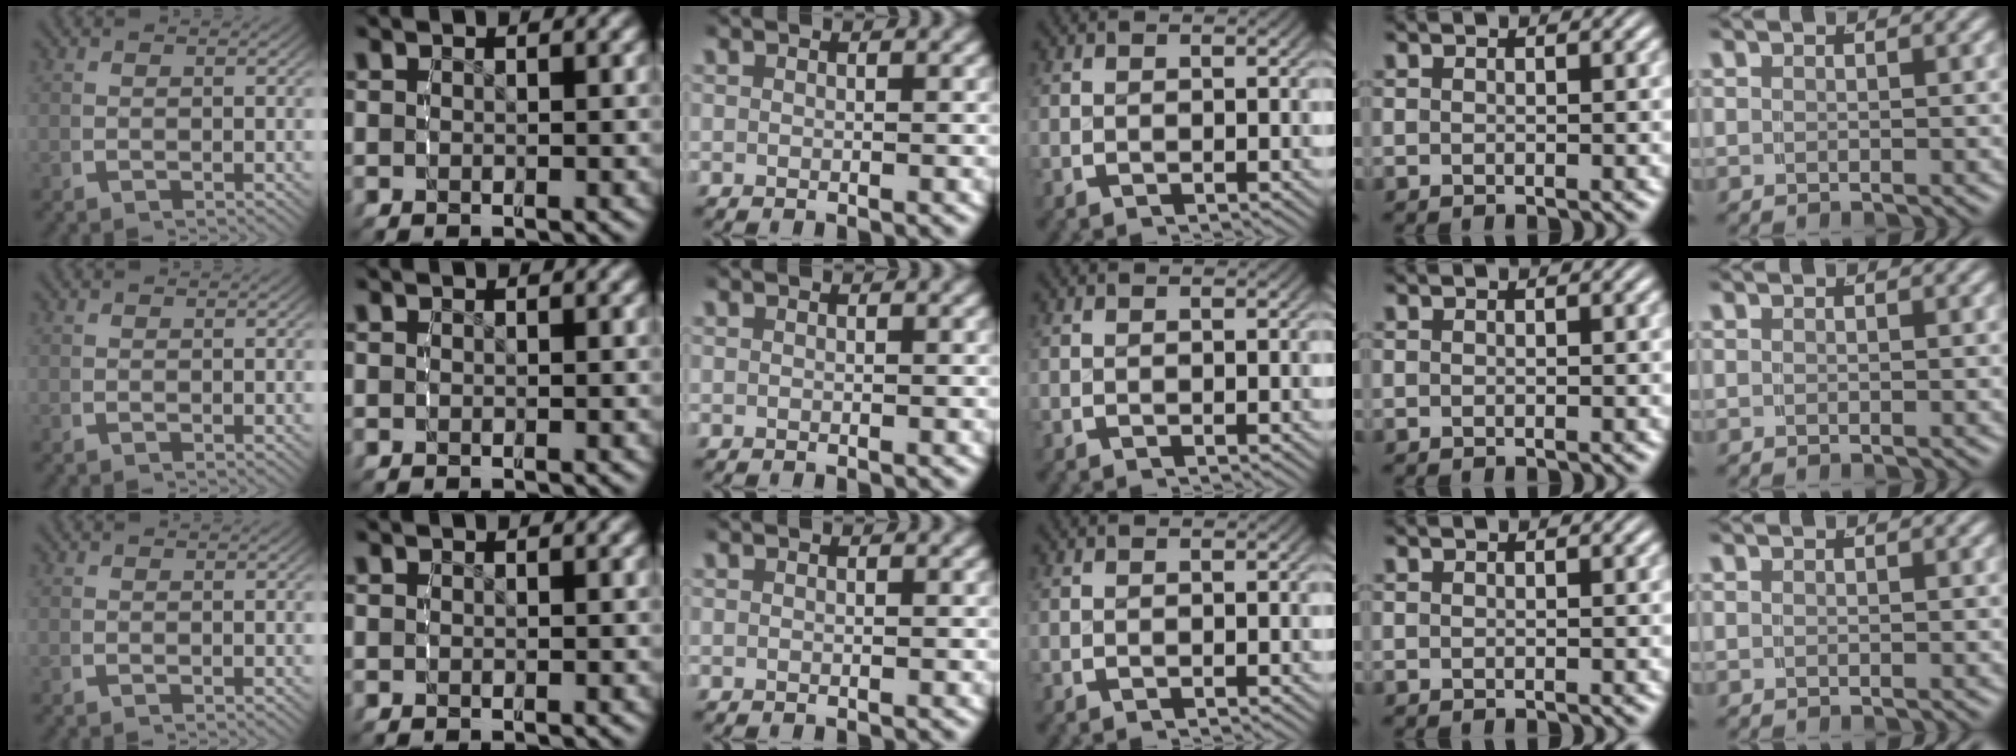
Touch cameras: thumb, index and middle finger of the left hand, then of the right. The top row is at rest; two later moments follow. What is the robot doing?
{"motion": "reach", "object": "coat"}